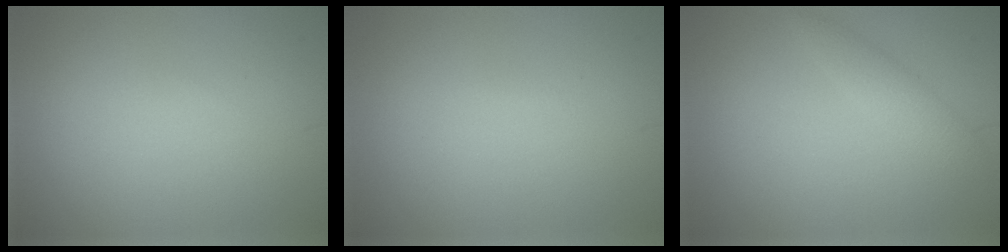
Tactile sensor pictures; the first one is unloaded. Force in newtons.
{"total": 0.0}
{"total": 1.8, "press": 1.8, "slide": 0.1}